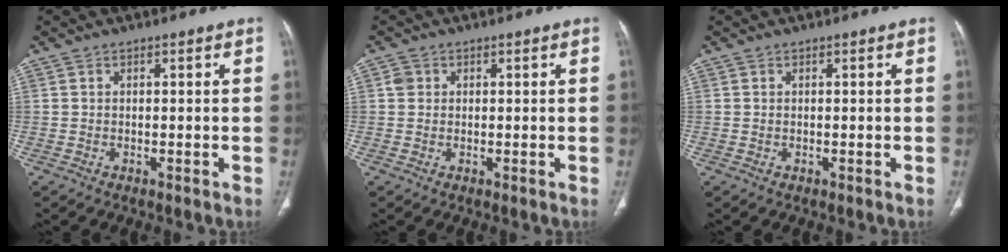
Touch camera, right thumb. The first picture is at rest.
{"total": 1.7, "force": [0.5, 1.5, 0.5], "torque": [-0.003, 0.003, 0.006]}
{"total": 0.0}